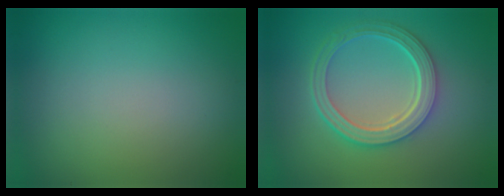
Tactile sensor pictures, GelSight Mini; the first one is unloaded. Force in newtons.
{"total": 5.3, "press": 3.8, "slide": 3.6}